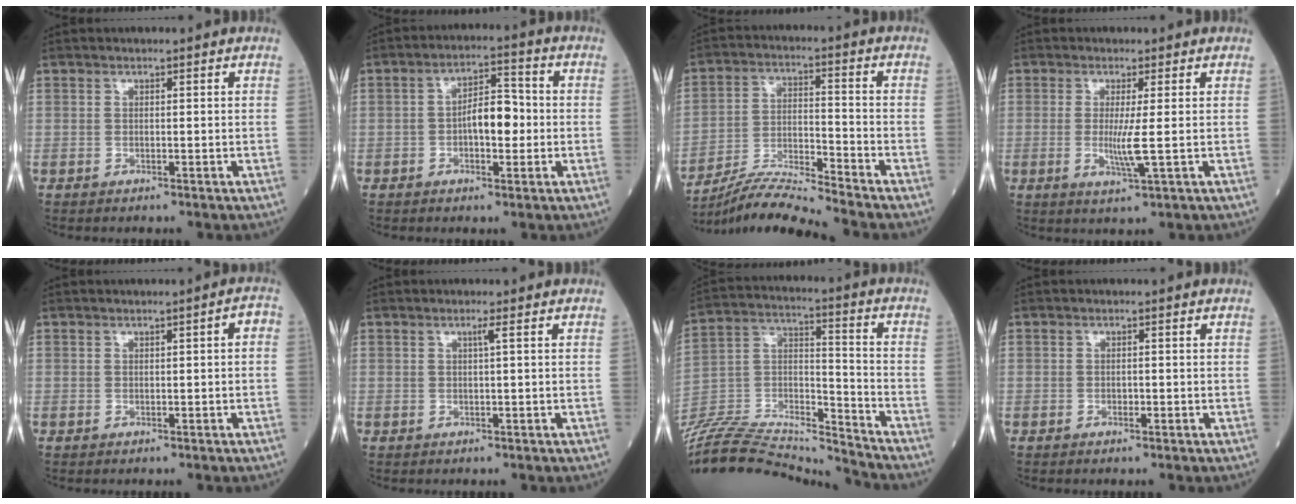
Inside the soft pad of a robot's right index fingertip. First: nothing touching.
{"total": 6.6, "force": [-0.9, 2.6, 6.0], "torque": [-0.101, 0.018, -0.015]}
{"total": 9.8, "force": [-9.2, -1.9, 2.5], "torque": [-0.051, -0.001, -0.172]}
{"total": 4.4, "force": [-0.3, -0.4, 4.4], "torque": [-0.090, -0.013, -0.004]}
{"total": 1.7, "force": [0.0, 0.4, 1.6], "torque": [-0.017, 0.008, -0.002]}
{"total": 0.9, "force": [0.3, -0.3, 0.8], "torque": [-0.019, -0.002, 0.008]}
{"total": 24.1, "force": [-23.3, 1.2, 6.1], "torque": [-0.136, 0.006, -0.388]}
{"total": 0.9, "force": [-0.4, 0.3, 0.8], "torque": [-0.016, -0.001, -0.005]}